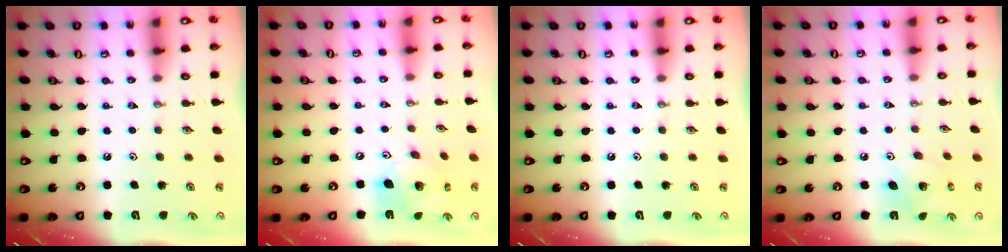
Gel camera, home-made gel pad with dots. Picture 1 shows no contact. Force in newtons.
{"total": 15.2, "press": 15.1, "slide": 2.1}
{"total": 0.0}
{"total": 7.4, "press": 7.4, "slide": 0.1}